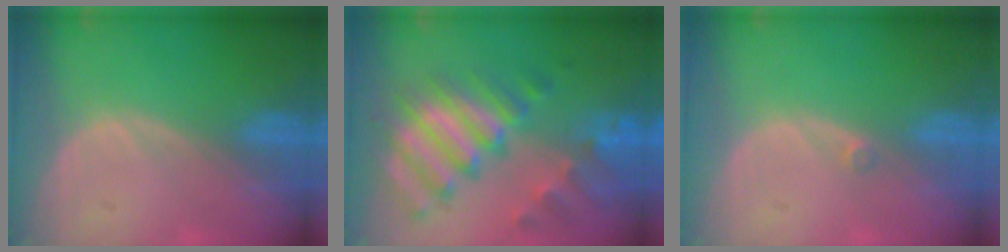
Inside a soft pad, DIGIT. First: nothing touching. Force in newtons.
{"total": 11.5, "press": 9.9, "slide": 5.9}
{"total": 0.8, "press": 0.6, "slide": 0.4}